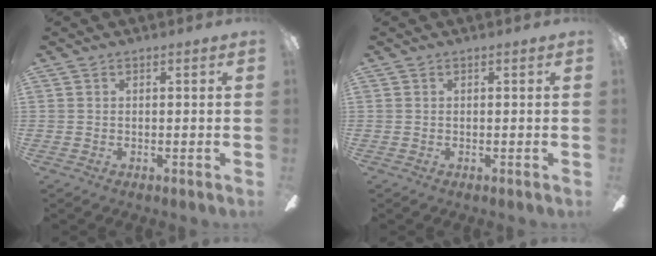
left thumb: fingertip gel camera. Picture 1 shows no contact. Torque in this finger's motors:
{"motor_torque": [0.01, 0.00, 0.00, -0.01, 0.00]}